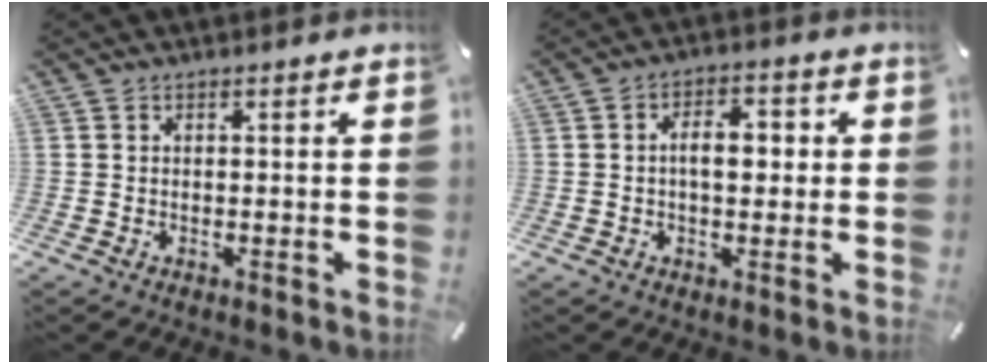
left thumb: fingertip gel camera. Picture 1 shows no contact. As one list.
[{"total": 6.0, "force": [0.0, 3.5, 4.9], "torque": [-0.069, 0.003, -0.008]}]